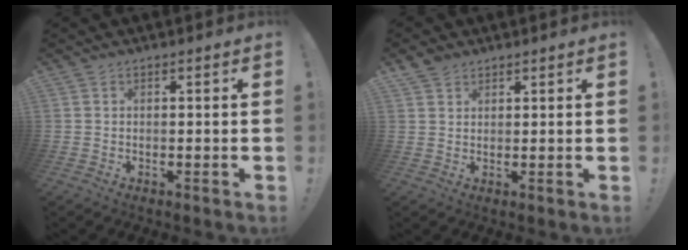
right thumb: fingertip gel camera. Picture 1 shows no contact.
{"total": 3.1, "force": [2.5, 1.8, 0.7], "torque": [-0.003, -0.015, 0.045]}